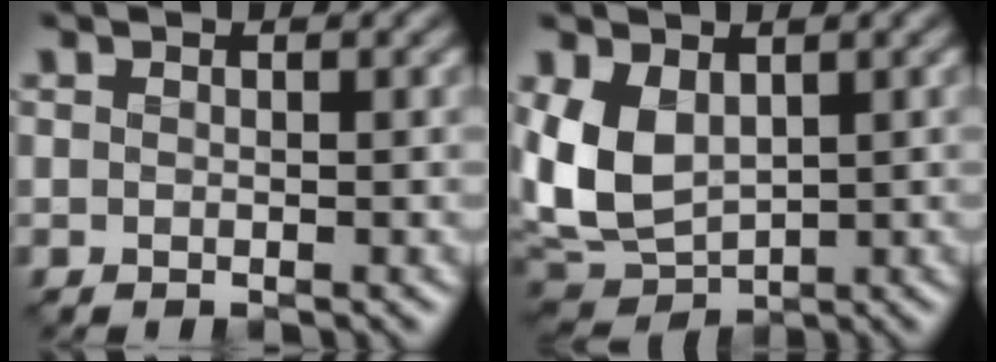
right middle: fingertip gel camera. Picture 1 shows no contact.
{"total": 6.0, "force": [0.8, 4.1, 4.4], "torque": [-0.105, -0.009, 0.012]}